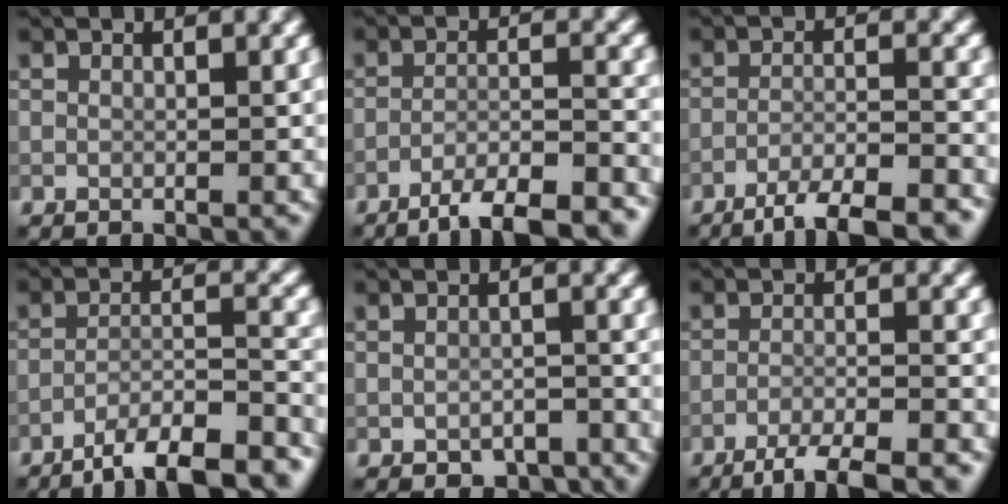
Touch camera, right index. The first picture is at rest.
{"total": 8.3, "force": [-6.8, 1.7, 4.5], "torque": [-0.061, -0.001, -0.100]}
{"total": 6.5, "force": [-5.1, 1.1, 3.8], "torque": [-0.055, 0.001, -0.083]}
{"total": 10.7, "force": [-9.0, 2.5, 5.3], "torque": [-0.065, -0.002, -0.121]}
{"total": 2.5, "force": [-1.8, 1.3, 1.1], "torque": [-0.017, -0.004, -0.023]}
{"total": 5.0, "force": [-3.9, 0.6, 3.1], "torque": [-0.049, -0.001, -0.073]}